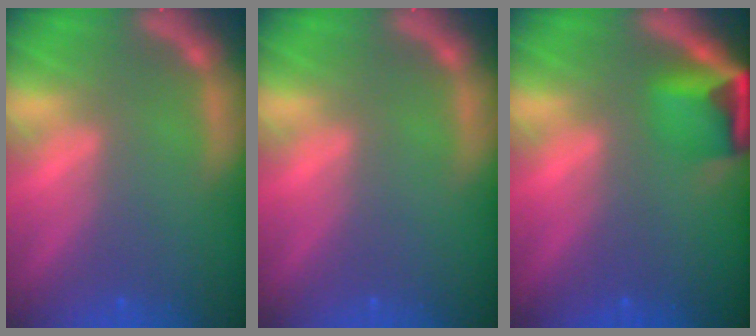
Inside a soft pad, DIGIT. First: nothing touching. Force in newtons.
{"total": 0.0}
{"total": 4.9}